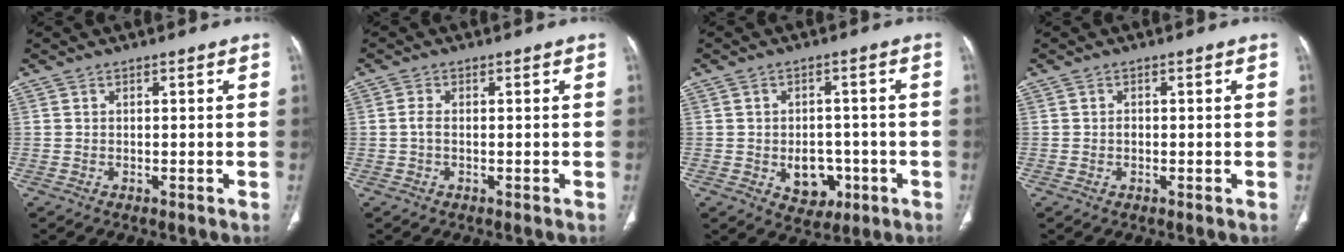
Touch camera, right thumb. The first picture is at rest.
{"total": 1.7, "force": [-0.1, 0.8, 1.4], "torque": [-0.033, 0.000, -0.002]}
{"total": 7.2, "force": [-2.0, 5.4, 4.3], "torque": [-0.029, 0.013, -0.015]}
{"total": 0.9, "force": [-0.1, 0.7, 0.6], "torque": [-0.009, 0.001, -0.003]}